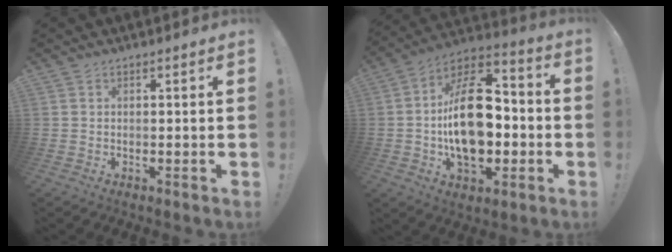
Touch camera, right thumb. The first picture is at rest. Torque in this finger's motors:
{"motor_torque": [0.42, 0.47, 1.63, -0.26, 0.46]}